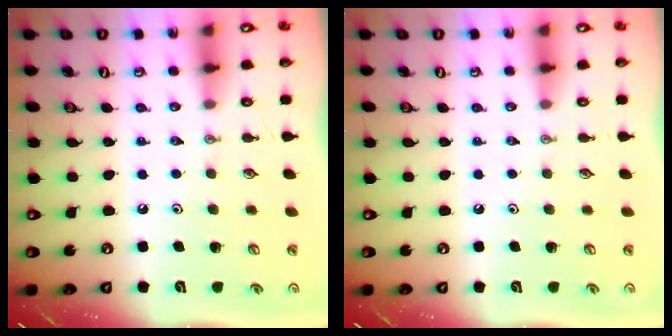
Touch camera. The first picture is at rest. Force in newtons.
{"total": 0.0}